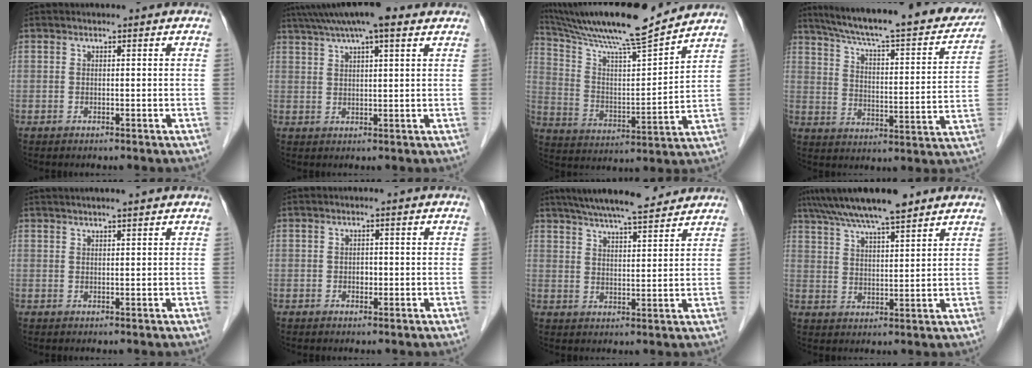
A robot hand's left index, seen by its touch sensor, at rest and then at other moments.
{"total": 11.6, "force": [8.7, 1.7, 7.5], "torque": [-0.124, 0.045, 0.132]}
{"total": 18.9, "force": [16.8, 0.0, 8.7], "torque": [-0.161, 0.009, 0.280]}
{"total": 27.3, "force": [23.3, 4.2, 13.7], "torque": [-0.213, -0.021, 0.308]}
{"total": 5.3, "force": [4.5, 0.1, 2.8], "torque": [-0.041, 0.027, 0.066]}
{"total": 1.1, "force": [-0.2, 0.8, 0.7], "torque": [-0.012, 0.002, -0.003]}
{"total": 14.1, "force": [12.4, 2.1, 6.5], "torque": [-0.111, 0.024, 0.188]}
{"total": 11.8, "force": [9.6, 1.3, 6.7], "torque": [-0.112, 0.030, 0.160]}